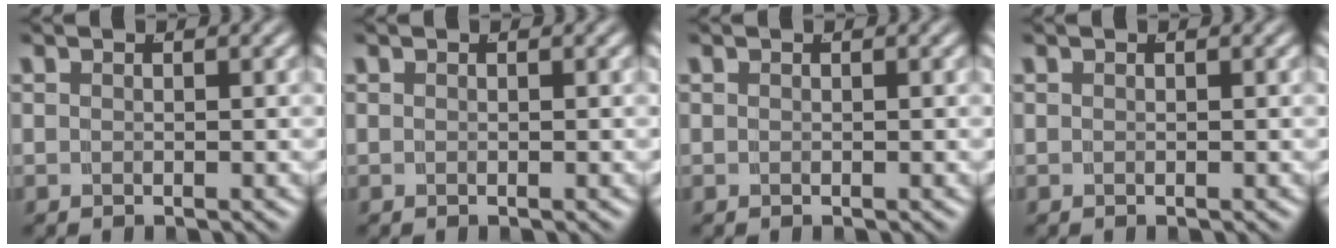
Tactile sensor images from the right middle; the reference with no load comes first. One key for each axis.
{"total": 0.0}
{"total": 0.0}
{"total": 0.0}